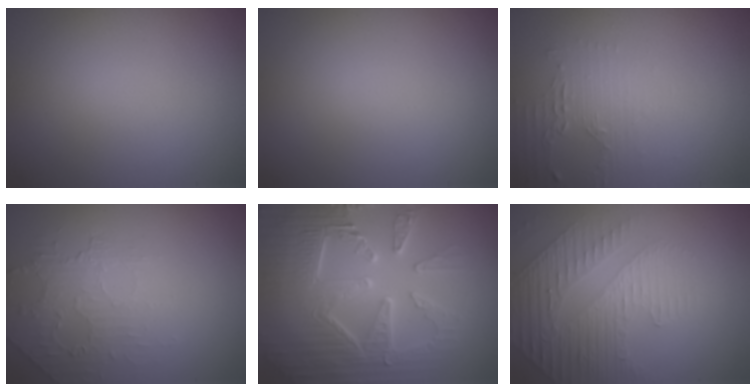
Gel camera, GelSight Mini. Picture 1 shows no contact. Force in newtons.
{"total": 0.0}
{"total": 1.7, "press": 1.7, "slide": 0.3}
{"total": 2.0, "press": 0.9, "slide": 1.8}
{"total": 10.0, "press": 6.7, "slide": 7.5}
{"total": 4.7, "press": 3.1, "slide": 3.5}